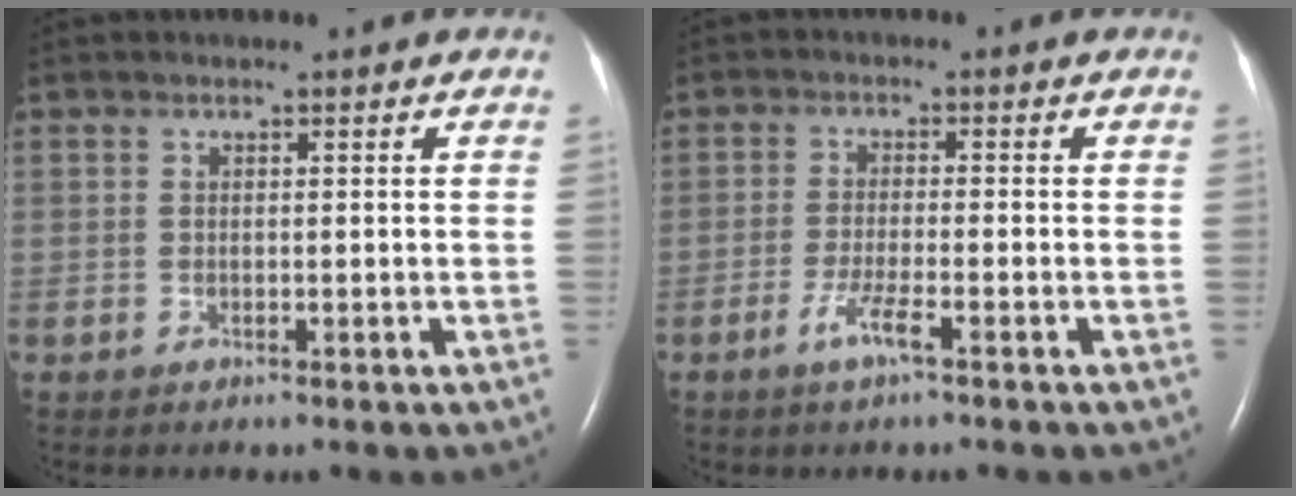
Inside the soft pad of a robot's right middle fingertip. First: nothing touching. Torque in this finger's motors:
{"motor_torque": [0.45, -0.38, 0.07, 0.03]}